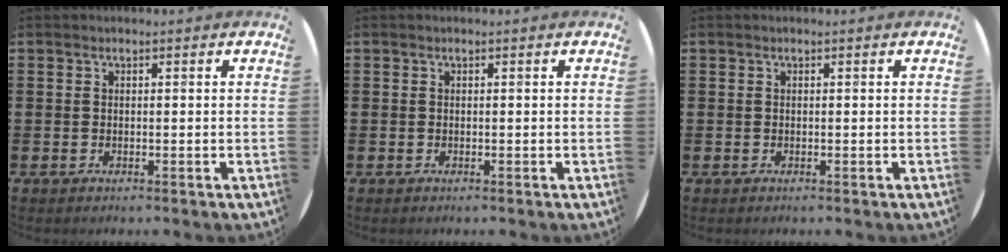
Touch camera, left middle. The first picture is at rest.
{"total": 0.0}
{"total": 0.0}